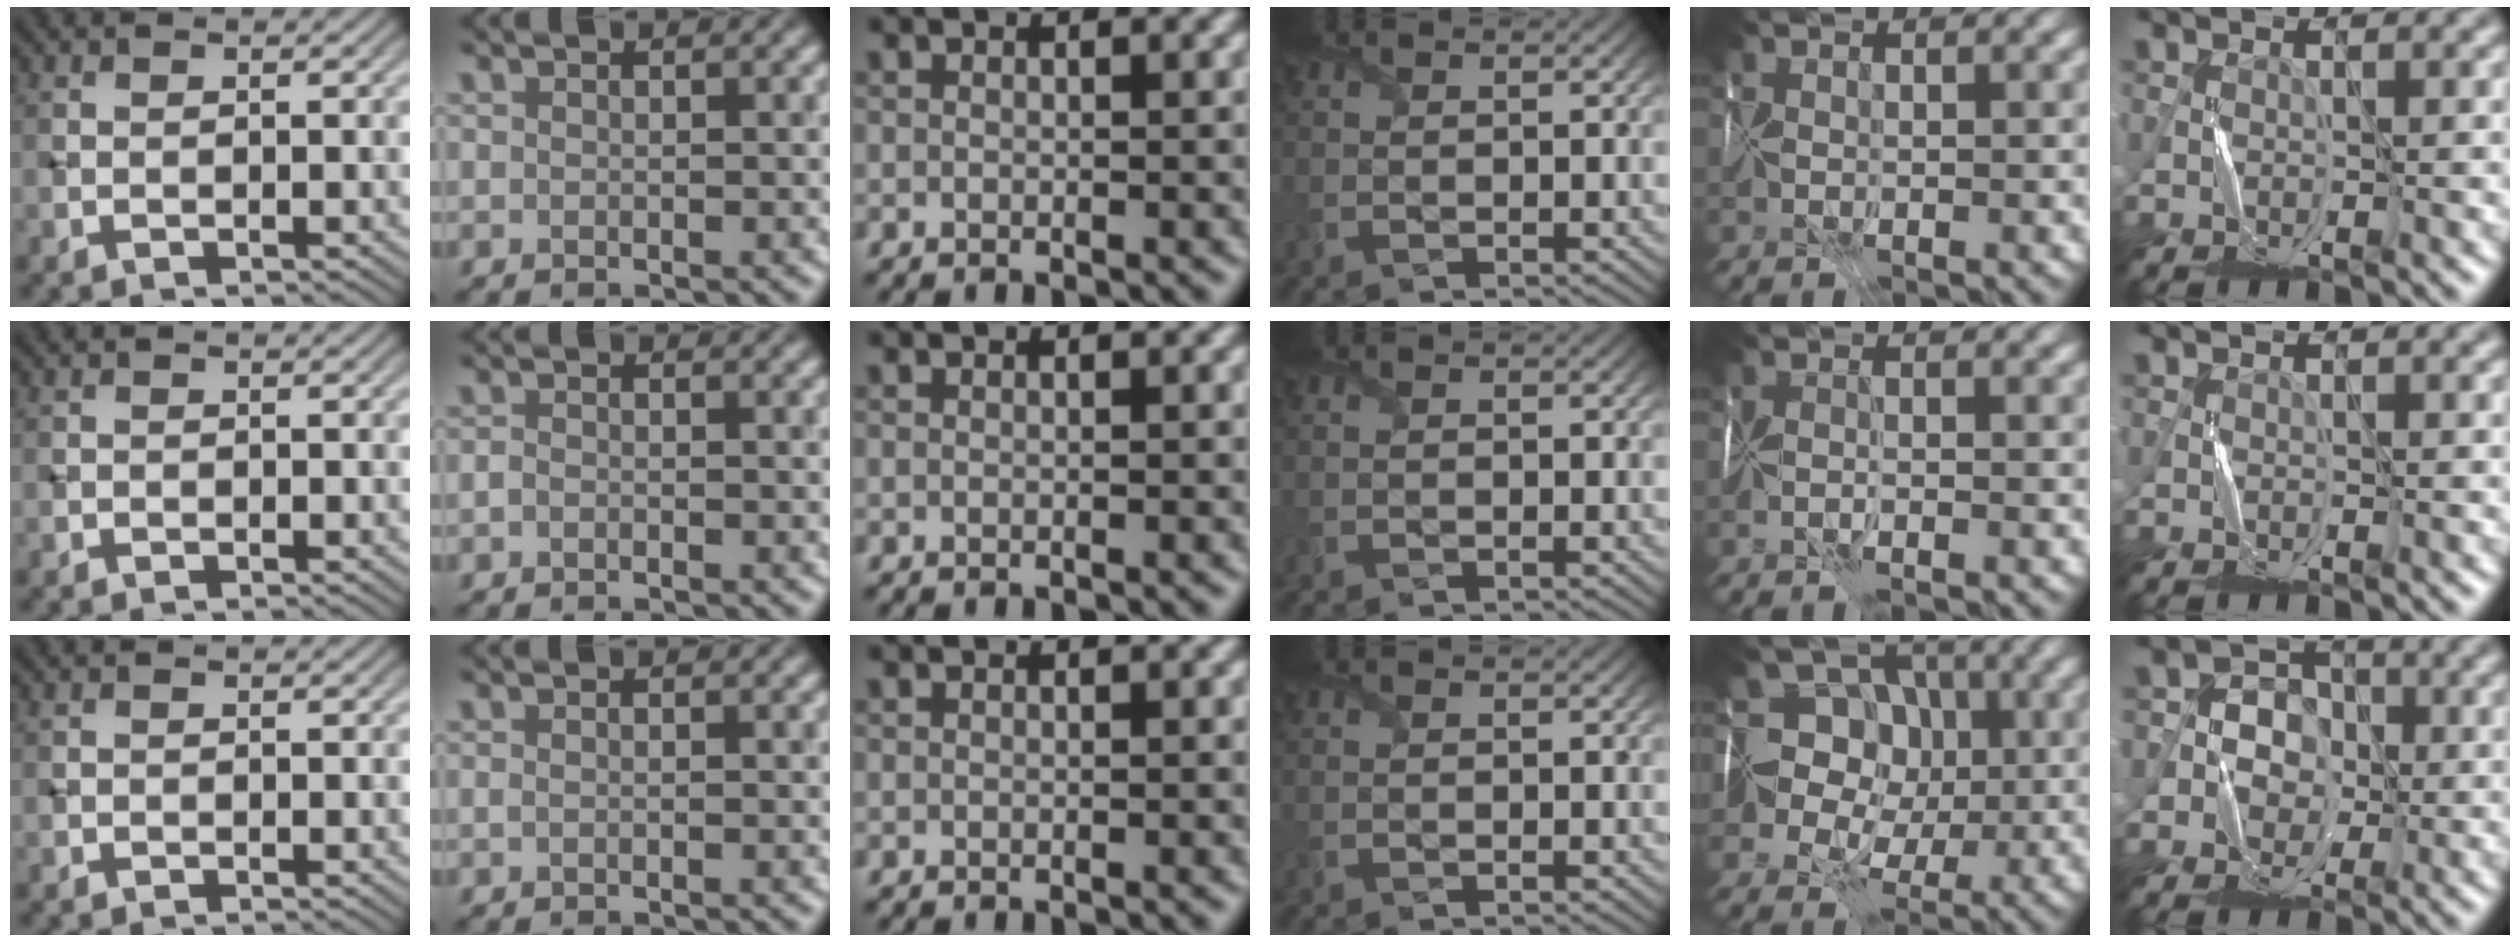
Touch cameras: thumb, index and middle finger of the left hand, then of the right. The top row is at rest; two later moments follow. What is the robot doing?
{"motion": "fold", "object": "map"}